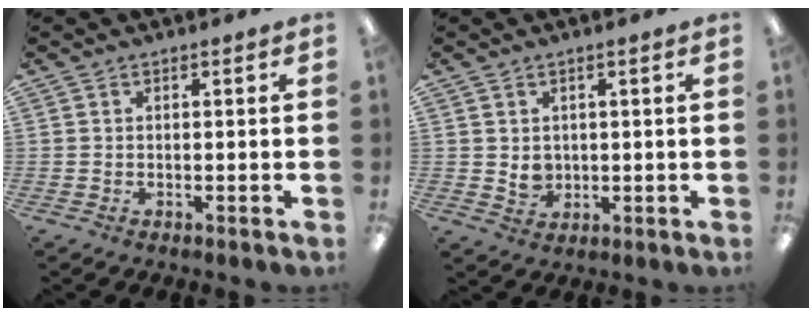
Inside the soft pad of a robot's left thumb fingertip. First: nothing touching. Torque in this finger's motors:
{"motor_torque": [-0.01, 0.01, 0.05, -0.07, -0.02]}